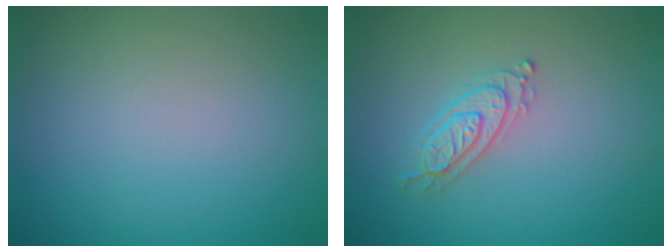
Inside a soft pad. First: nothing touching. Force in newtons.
{"total": 2.1, "press": 2.1, "slide": 0.5}